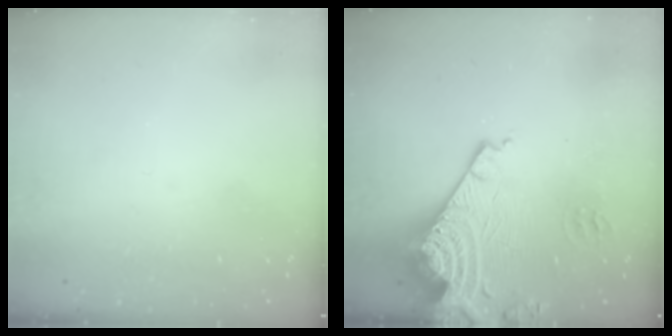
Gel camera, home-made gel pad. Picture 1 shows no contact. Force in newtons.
{"total": 18.8, "press": 18.7, "slide": 2.2}